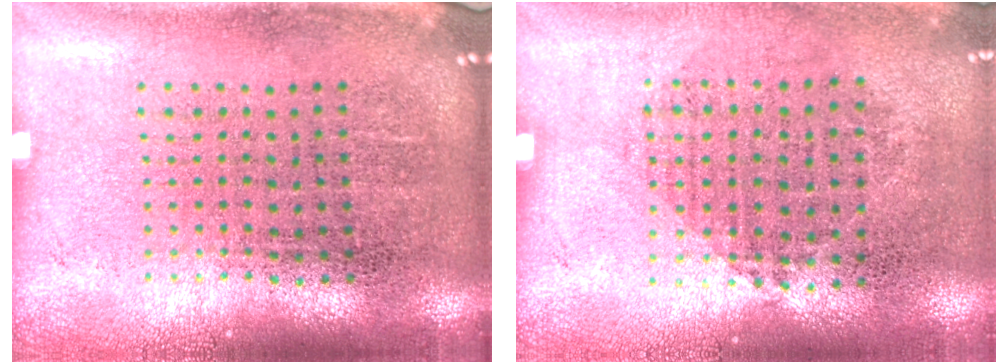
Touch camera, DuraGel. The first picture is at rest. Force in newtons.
{"total": 0.9, "press": 0.8, "slide": 0.4}